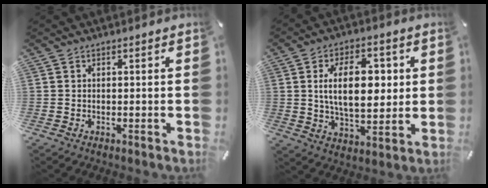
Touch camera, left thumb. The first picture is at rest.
{"total": 14.5, "force": [2.3, 8.3, 11.7], "torque": [-0.204, 0.002, 0.034]}